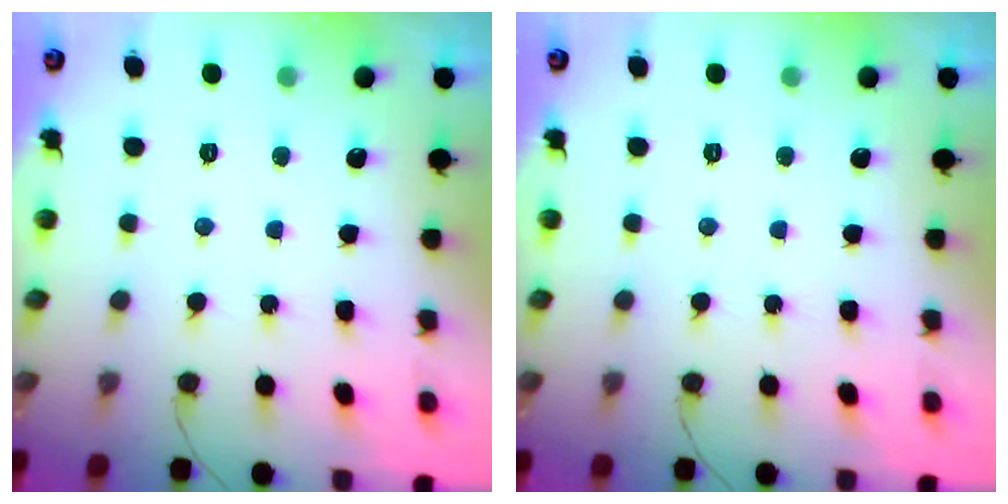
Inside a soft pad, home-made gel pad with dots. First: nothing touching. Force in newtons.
{"total": 0.0}